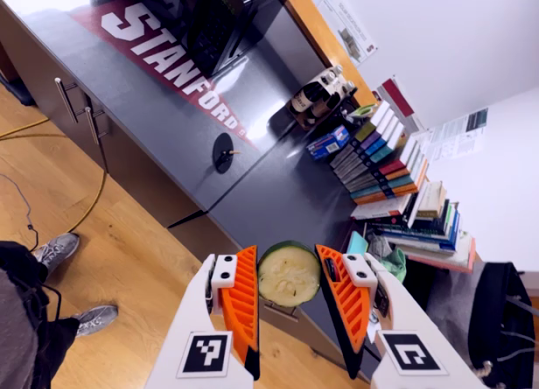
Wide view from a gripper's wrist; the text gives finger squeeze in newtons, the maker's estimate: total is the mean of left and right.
{"total": 8.3, "left": 8.8, "right": 7.7}